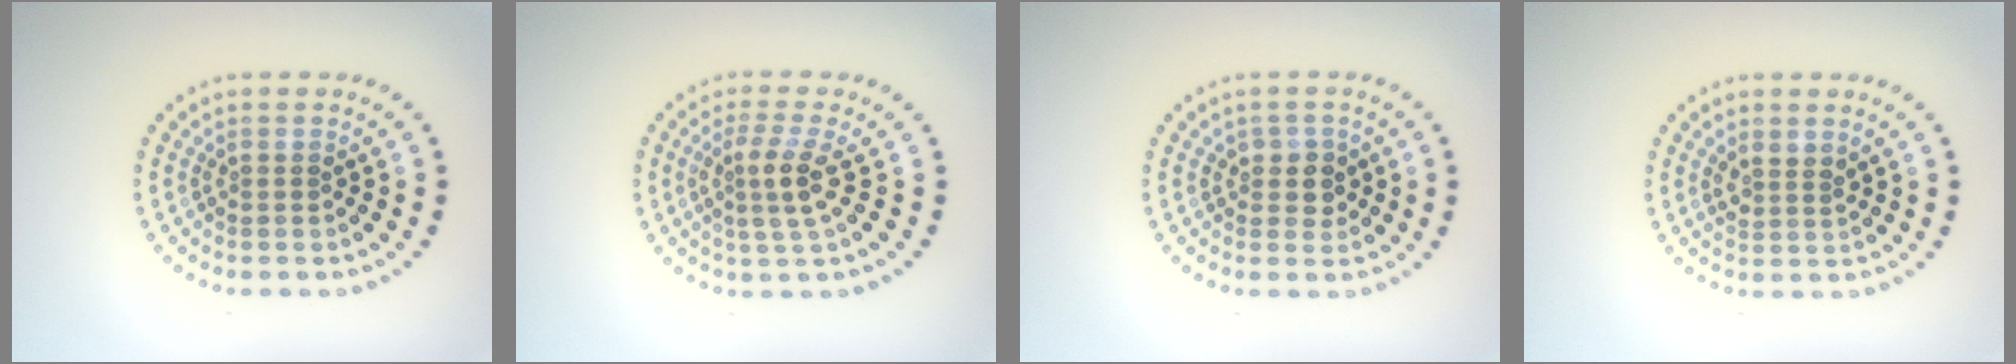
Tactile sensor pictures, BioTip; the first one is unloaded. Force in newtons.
{"total": 2.8, "press": 2.4, "slide": 1.5}
{"total": 2.0, "press": 1.8, "slide": 0.7}
{"total": 1.6, "press": 1.3, "slide": 0.9}